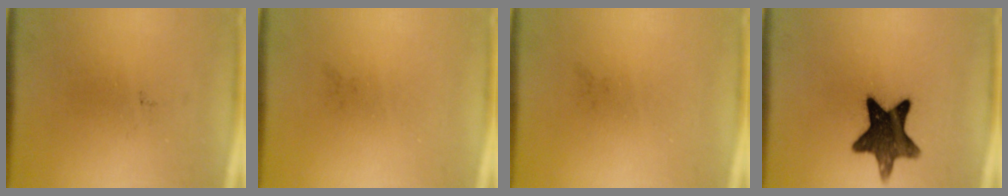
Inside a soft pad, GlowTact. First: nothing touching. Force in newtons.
{"total": 0.0}
{"total": 0.0}
{"total": 13.1}